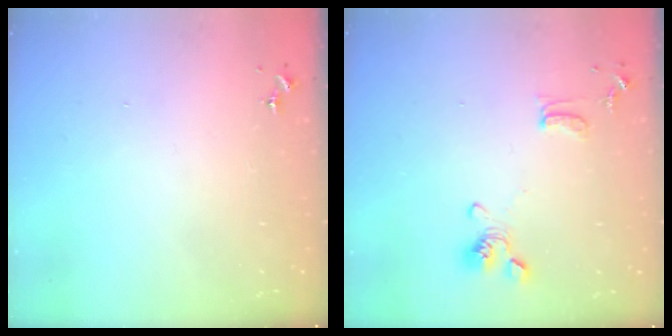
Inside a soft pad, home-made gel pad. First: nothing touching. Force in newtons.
{"total": 11.6, "press": 11.4, "slide": 2.1}